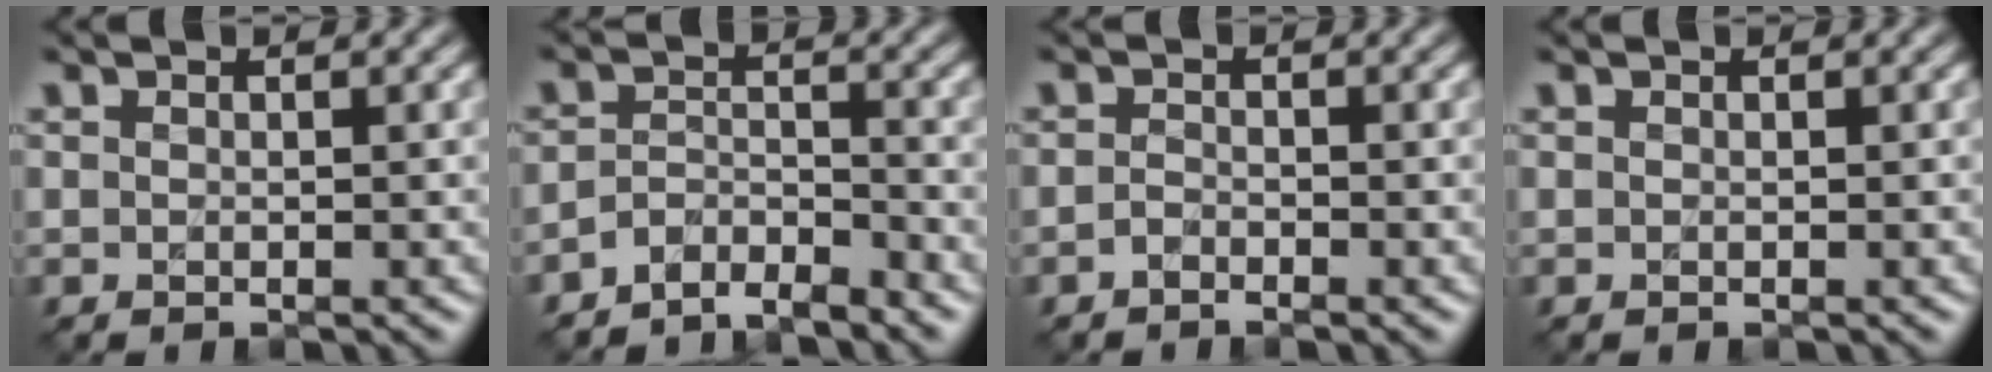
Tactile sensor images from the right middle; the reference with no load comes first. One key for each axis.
{"total": 3.5, "fx": -3.3, "fy": 0.8, "fz": 0.8, "tx": -0.018, "ty": 0.001, "tz": -0.068}
{"total": 1.0, "fx": -0.8, "fy": 0.4, "fz": 0.3, "tx": -0.007, "ty": 0.001, "tz": -0.019}
{"total": 0.0}